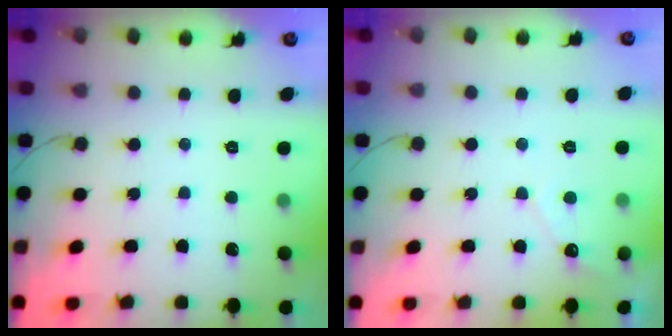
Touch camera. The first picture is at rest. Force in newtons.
{"total": 2.7, "press": 2.7, "slide": 0.1}